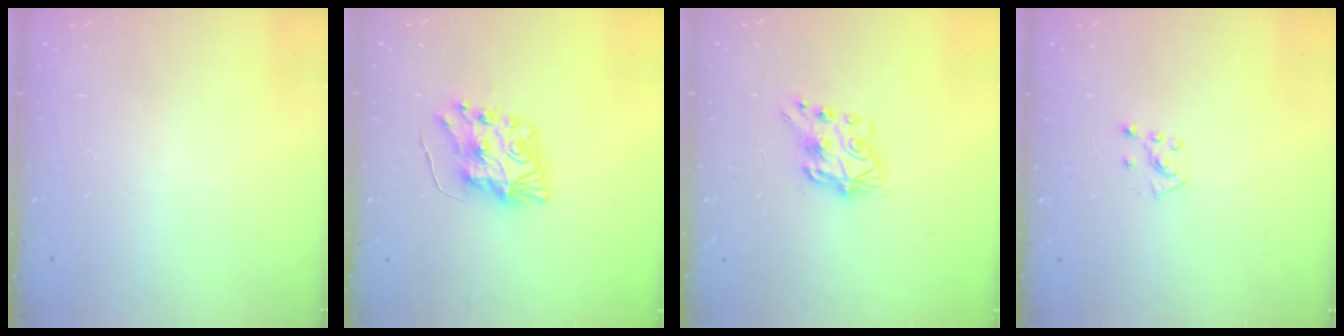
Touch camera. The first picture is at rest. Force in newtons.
{"total": 8.5, "press": 8.5, "slide": 0.4}
{"total": 7.2, "press": 7.2, "slide": 0.4}
{"total": 5.2, "press": 5.2, "slide": 0.5}